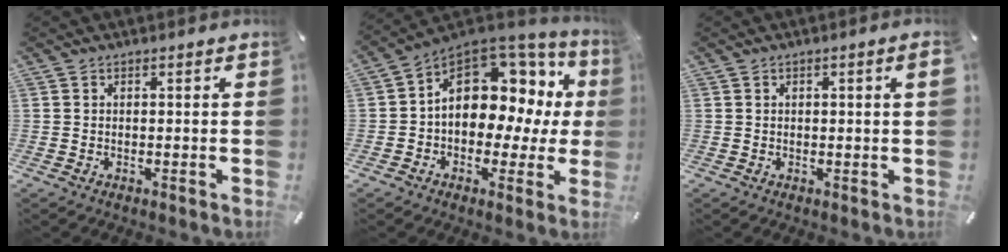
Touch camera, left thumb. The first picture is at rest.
{"total": 13.1, "force": [3.9, 9.3, 8.3], "torque": [-0.127, -0.032, 0.071]}
{"total": 1.8, "force": [0.4, 0.3, 1.7], "torque": [-0.030, 0.001, 0.005]}